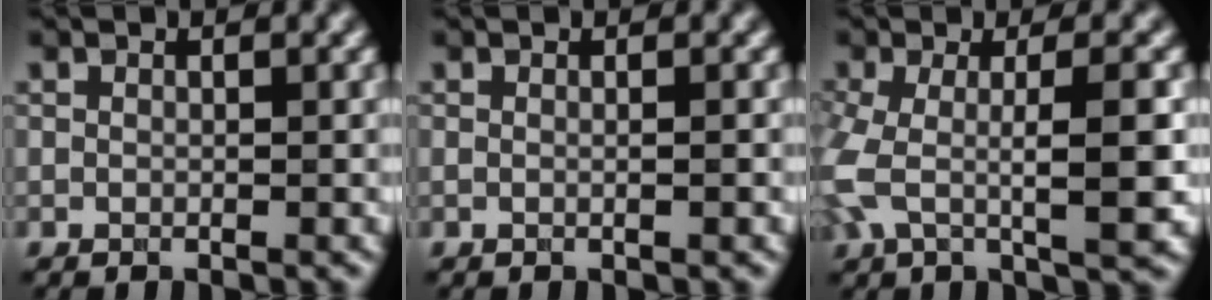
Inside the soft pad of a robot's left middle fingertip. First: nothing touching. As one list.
[{"total": 0.8, "force": [0.0, 0.2, 0.7], "torque": [-0.008, -0.002, -0.007]}, {"total": 6.6, "force": [-0.7, 2.0, 6.2], "torque": [-0.128, -0.004, -0.018]}]